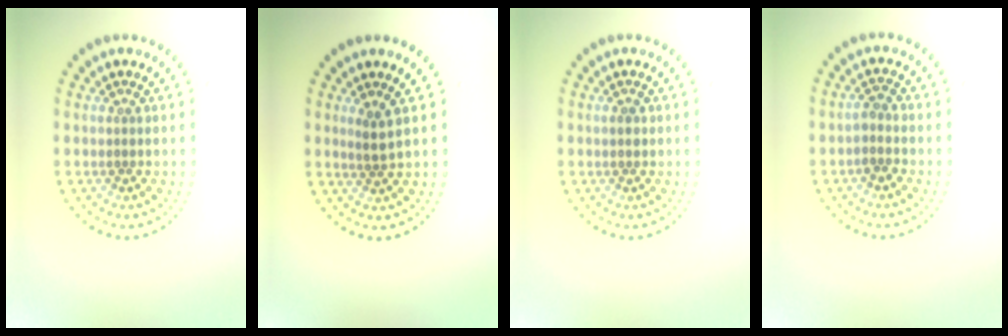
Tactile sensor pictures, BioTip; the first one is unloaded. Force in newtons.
{"total": 1.4, "press": 1.1, "slide": 0.9}
{"total": 1.0, "press": 1.0, "slide": 0.1}
{"total": 1.4, "press": 1.1, "slide": 0.8}